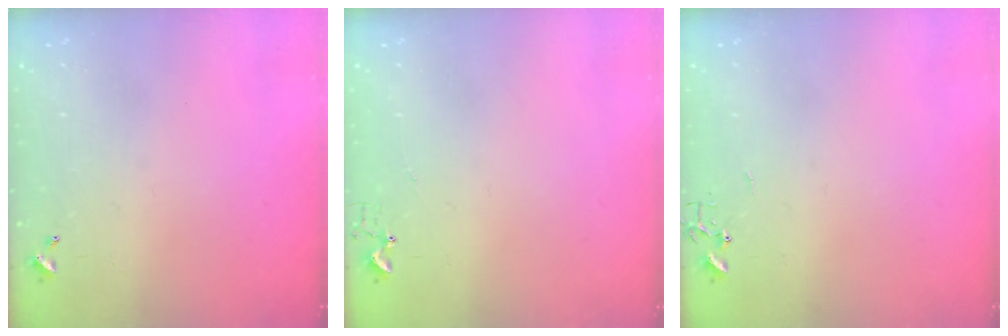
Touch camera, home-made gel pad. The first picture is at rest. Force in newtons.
{"total": 2.9, "press": 2.9, "slide": 0.3}
{"total": 0.0}